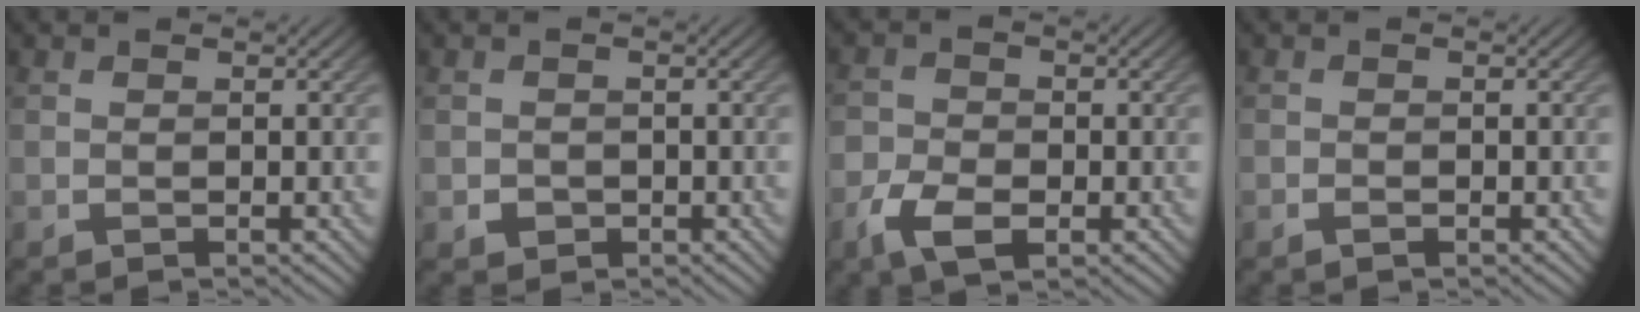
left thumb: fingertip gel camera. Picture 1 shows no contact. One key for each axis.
{"total": 1.3, "fx": -0.4, "fy": 1.2, "fz": 0.3, "tx": -0.002, "ty": -0.002, "tz": -0.009}
{"total": 5.4, "fx": -2.6, "fy": 3.3, "fz": 3.4, "tx": -0.076, "ty": -0.005, "tz": -0.057}
{"total": 0.6, "fx": -0.5, "fy": 0.3, "fz": 0.3, "tx": -0.007, "ty": 0.001, "tz": -0.010}